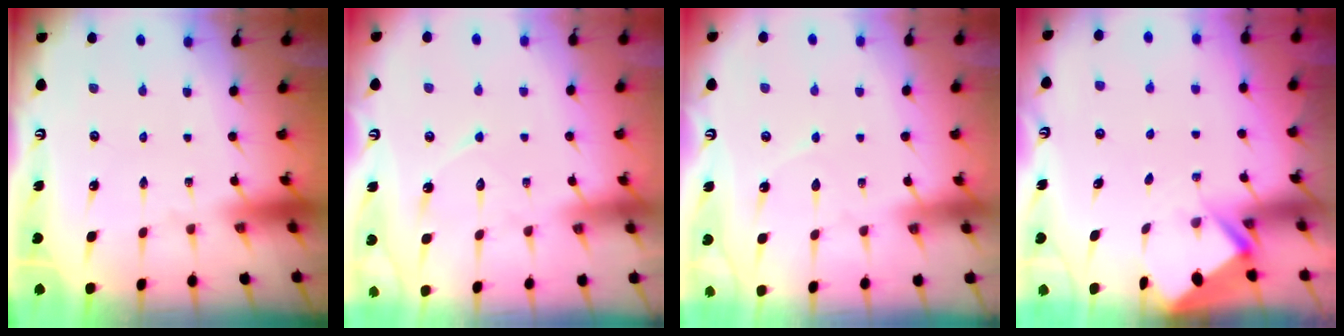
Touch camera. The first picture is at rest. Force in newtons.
{"total": 7.2, "press": 7.2, "slide": 0.7}
{"total": 5.5, "press": 5.4, "slide": 0.5}
{"total": 2.9, "press": 2.9, "slide": 0.1}